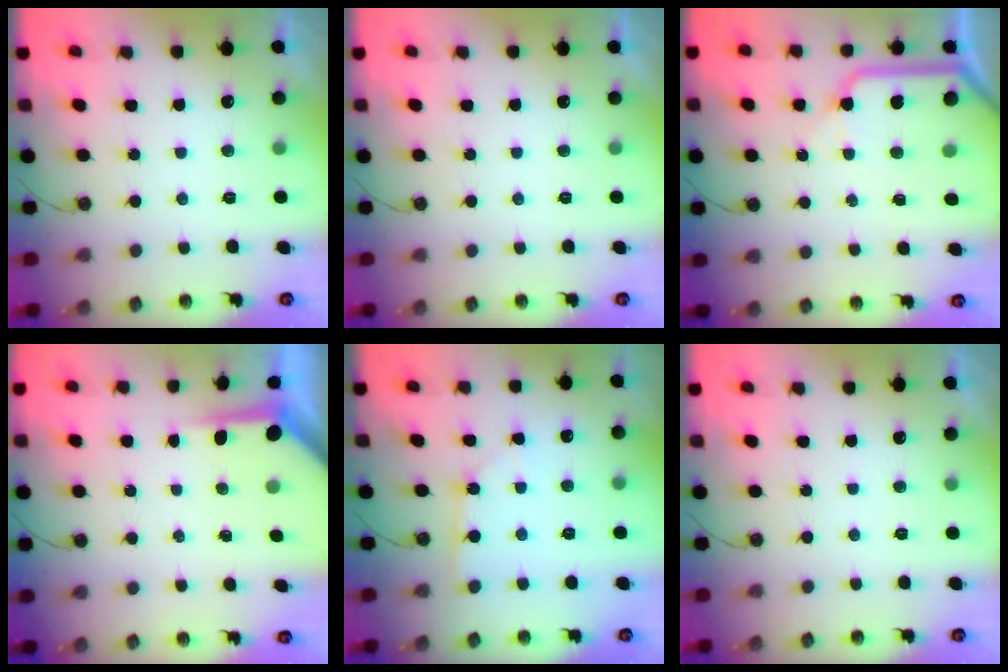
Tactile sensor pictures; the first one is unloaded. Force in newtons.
{"total": 0.0}
{"total": 10.8, "press": 10.7, "slide": 1.3}
{"total": 4.0, "press": 4.0, "slide": 0.4}
{"total": 2.5, "press": 2.5, "slide": 0.3}
{"total": 0.0}